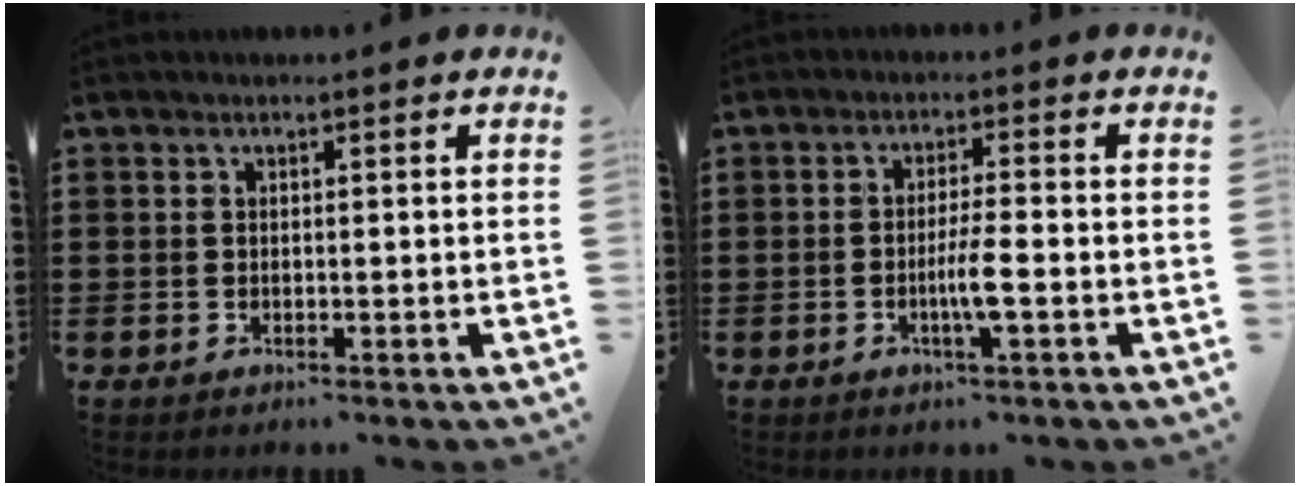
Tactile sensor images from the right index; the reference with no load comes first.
{"total": 4.2, "force": [-1.4, 0.2, 4.0], "torque": [-0.077, -0.008, -0.028]}